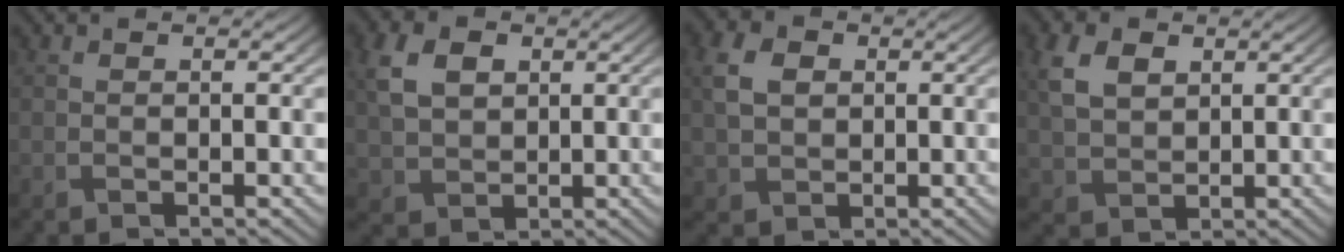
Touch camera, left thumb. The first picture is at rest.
{"total": 6.1, "force": [1.6, 4.7, 3.6], "torque": [-0.097, 0.004, 0.031]}
{"total": 5.1, "force": [0.8, 4.1, 2.9], "torque": [-0.081, 0.006, 0.013]}
{"total": 5.7, "force": [2.0, 4.2, 3.4], "torque": [-0.094, 0.004, 0.040]}